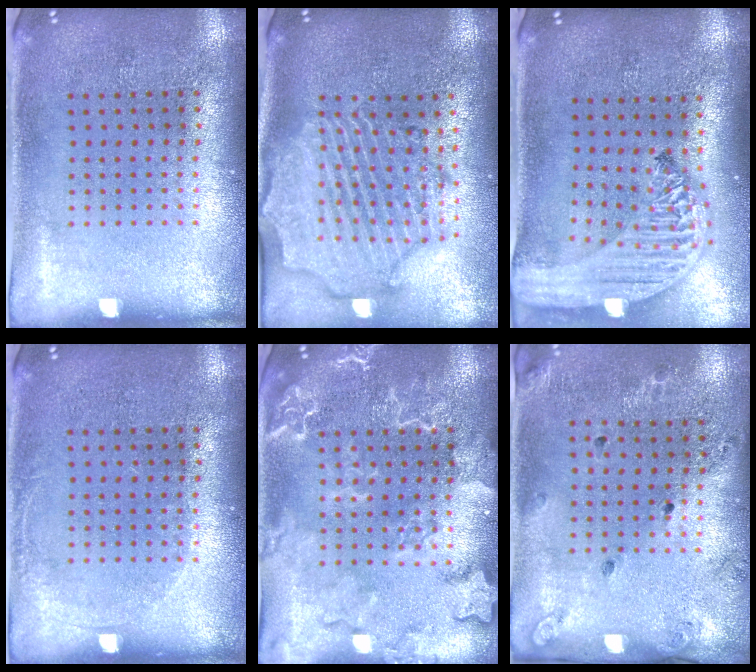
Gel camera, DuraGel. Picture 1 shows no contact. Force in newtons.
{"total": 2.9, "press": 2.5, "slide": 1.4}
{"total": 2.9, "press": 2.2, "slide": 1.8}
{"total": 0.7, "press": 0.7, "slide": 0.1}
{"total": 2.5, "press": 2.4, "slide": 0.4}
{"total": 1.6, "press": 1.3, "slide": 0.9}